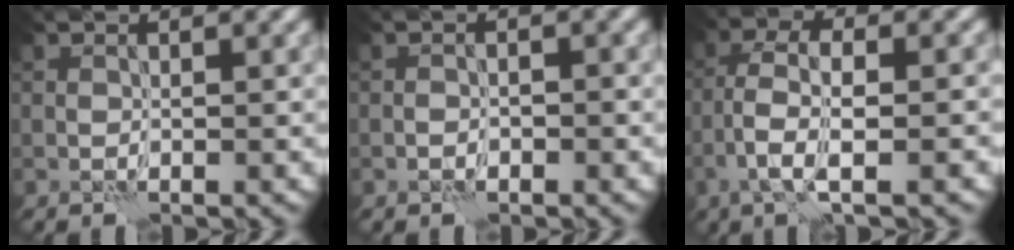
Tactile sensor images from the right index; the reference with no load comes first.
{"total": 1.1, "force": [-0.7, 0.7, 0.6], "torque": [-0.005, 0.007, -0.013]}
{"total": 4.9, "force": [-1.7, 1.5, 4.4], "torque": [-0.091, 0.007, -0.033]}